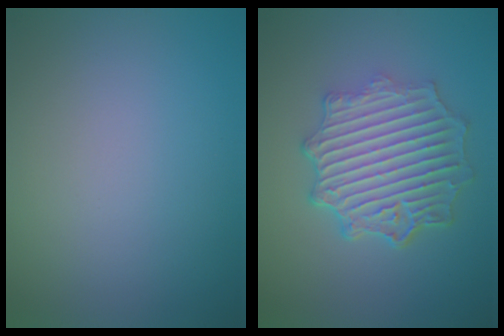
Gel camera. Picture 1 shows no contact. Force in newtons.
{"total": 6.6, "press": 5.1, "slide": 4.1}